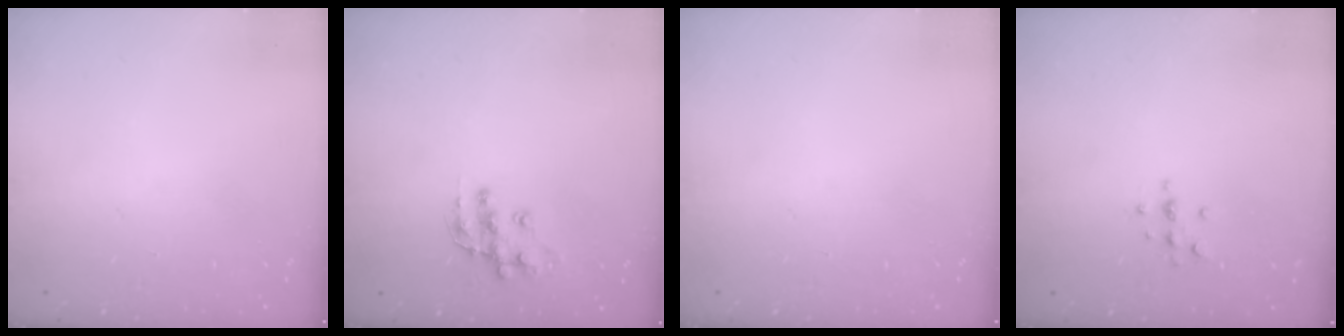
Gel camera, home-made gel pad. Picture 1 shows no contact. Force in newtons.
{"total": 11.6, "press": 11.5, "slide": 0.9}
{"total": 0.0}
{"total": 3.7, "press": 3.7, "slide": 0.5}